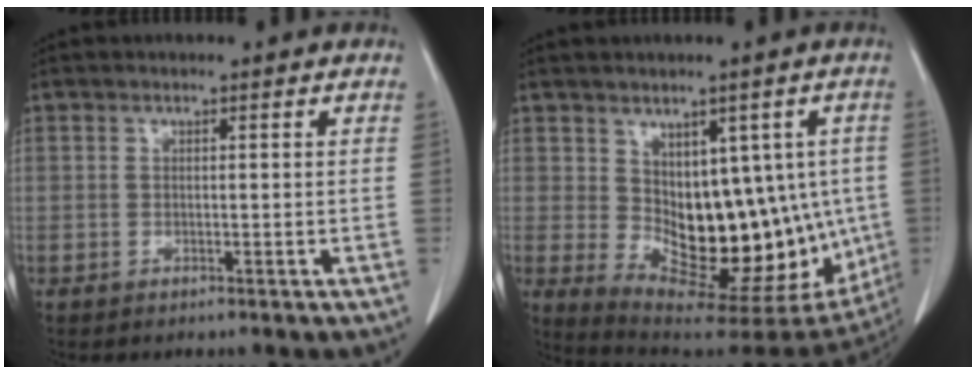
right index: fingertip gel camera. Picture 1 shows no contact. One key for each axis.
{"total": 17.8, "fx": -0.7, "fy": 9.1, "fz": 15.2, "tx": -0.187, "ty": 0.002, "tz": 0.020}